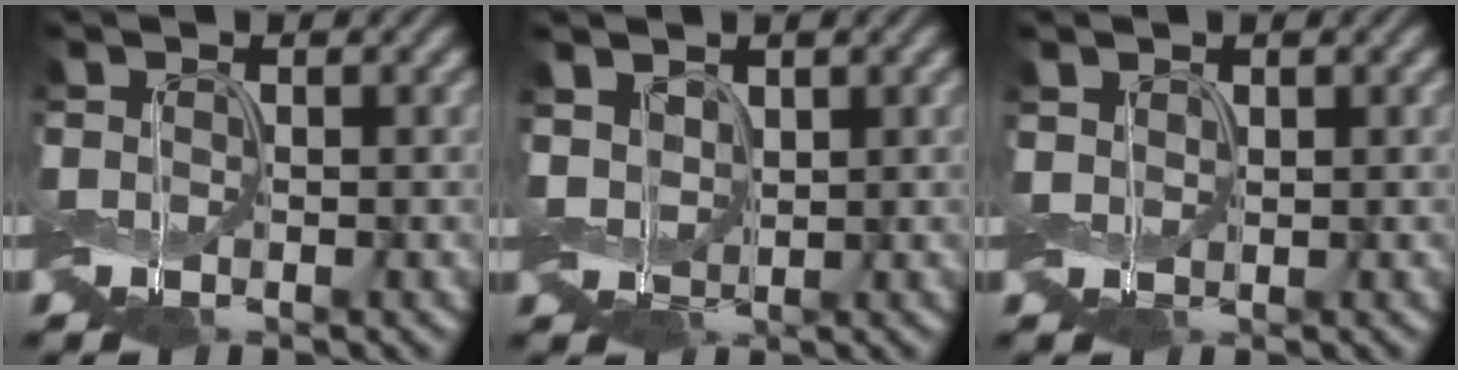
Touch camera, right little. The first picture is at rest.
{"total": 2.3, "force": [0.6, 1.7, 1.4], "torque": [-0.035, 0.000, 0.006]}
{"total": 0.9, "force": [0.4, 0.7, 0.4], "torque": [-0.012, 0.001, 0.006]}